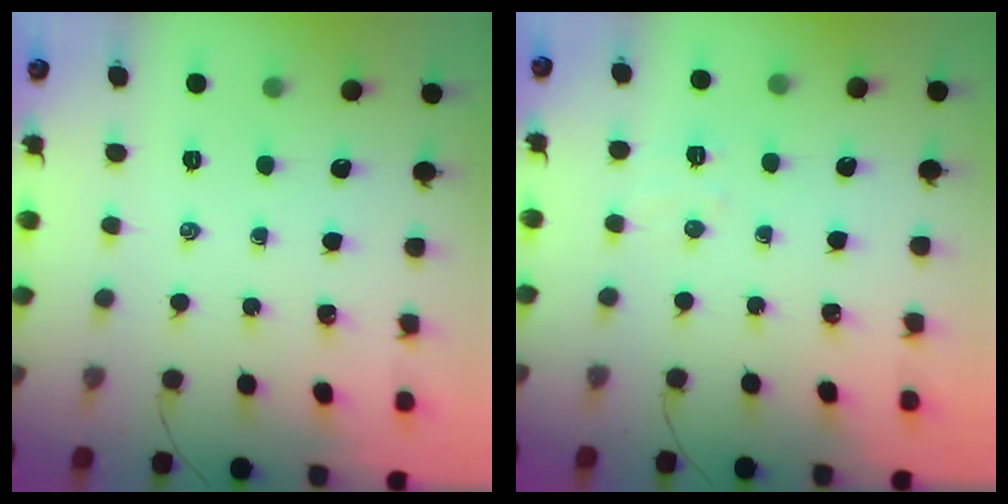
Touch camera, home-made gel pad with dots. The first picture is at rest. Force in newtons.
{"total": 3.7, "press": 3.6, "slide": 0.9}